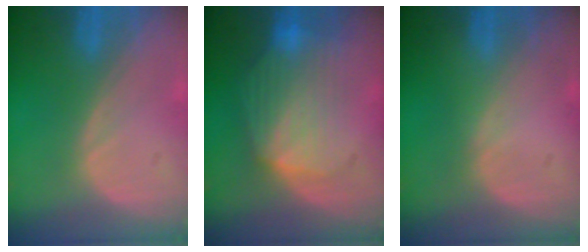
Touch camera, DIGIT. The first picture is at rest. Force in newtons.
{"total": 8.4, "press": 7.9, "slide": 2.8}
{"total": 0.0}